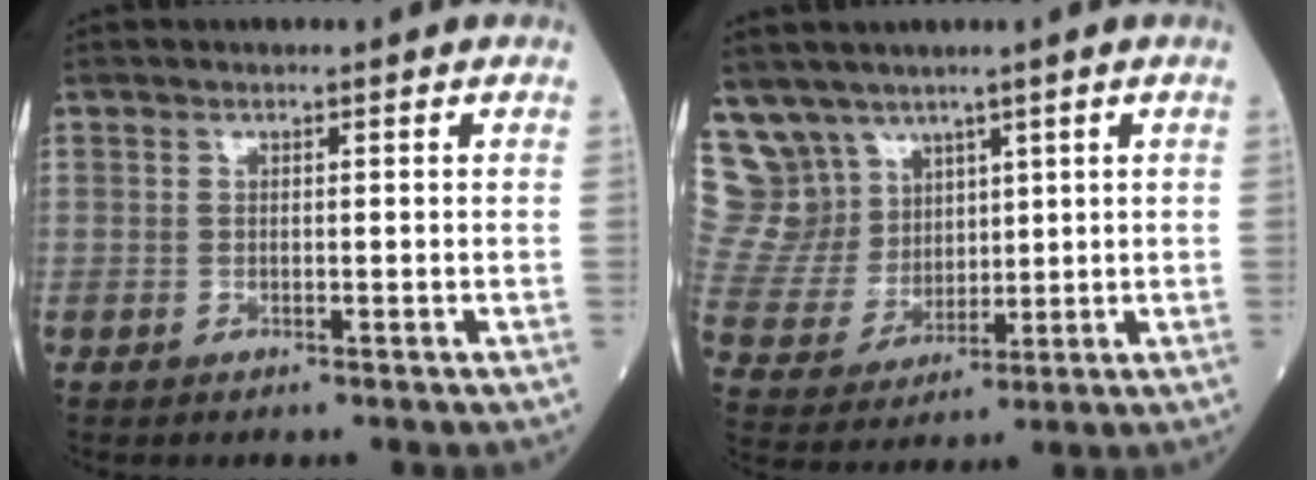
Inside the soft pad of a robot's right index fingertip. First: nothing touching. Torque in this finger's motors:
{"motor_torque": [-0.50, 0.48, -0.24, -0.08]}